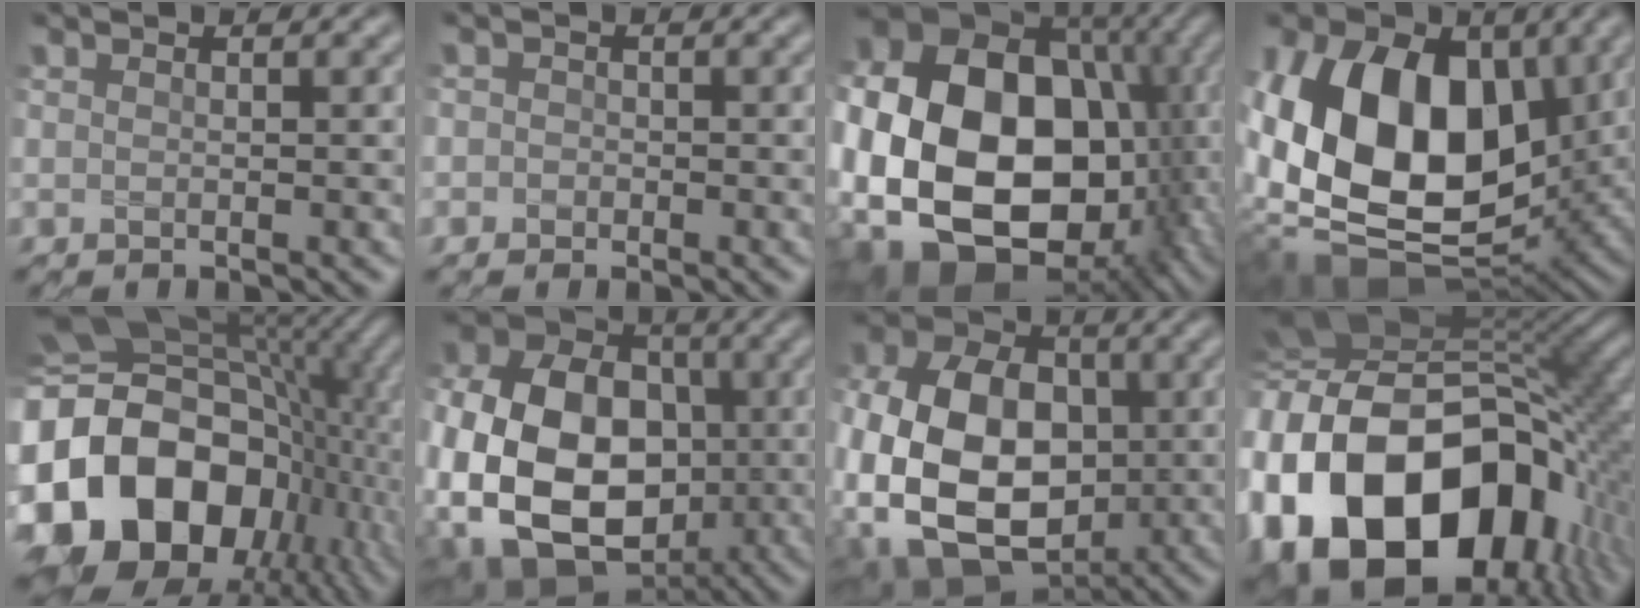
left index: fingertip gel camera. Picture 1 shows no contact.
{"total": 1.2, "force": [-0.2, 1.2, 0.3], "torque": [0.012, 0.000, -0.012]}
{"total": 23.4, "force": [-3.5, 18.0, 14.6], "torque": [-0.310, -0.028, -0.066]}
{"total": 17.3, "force": [0.9, 11.4, 13.0], "torque": [-0.247, -0.007, 0.003]}
{"total": 19.8, "force": [-3.9, 14.8, 12.6], "torque": [-0.268, -0.008, -0.071]}
{"total": 20.0, "force": [-4.3, 16.0, 11.2], "torque": [-0.236, -0.035, -0.097]}
{"total": 17.4, "force": [-3.1, 13.1, 11.0], "torque": [-0.214, -0.025, -0.065]}
{"total": 23.0, "force": [-5.4, 16.3, 15.2], "torque": [-0.325, -0.047, -0.073]}